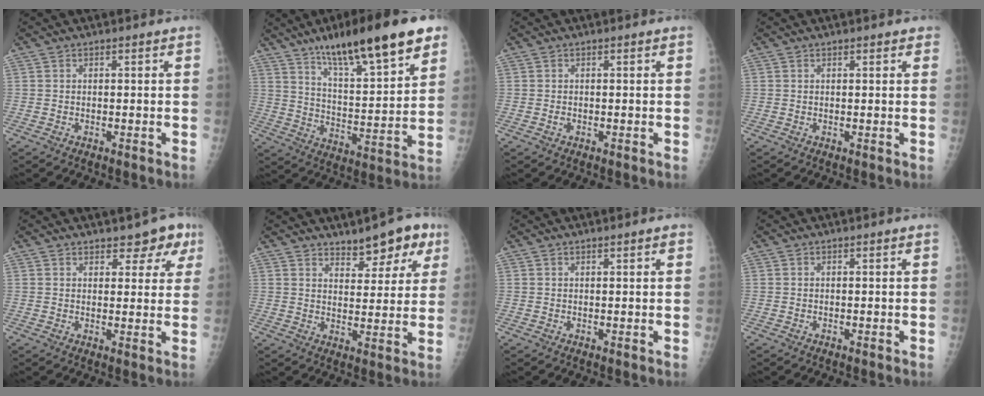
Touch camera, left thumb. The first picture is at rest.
{"total": 22.0, "force": [14.1, 4.7, 16.2], "torque": [-0.229, -0.052, 0.226]}
{"total": 0.5, "force": [-0.1, 0.3, 0.4], "torque": [-0.007, -0.001, -0.001]}
{"total": 1.6, "force": [1.1, 0.6, 0.9], "torque": [-0.006, -0.001, 0.011]}
{"total": 5.9, "force": [4.0, 3.1, 3.1], "torque": [0.001, -0.016, 0.048]}
{"total": 8.7, "force": [5.8, 3.9, 5.1], "torque": [-0.033, -0.031, 0.083]}
{"total": 1.2, "force": [0.8, 0.1, 0.9], "torque": [-0.012, -0.001, 0.011]}
{"total": 0.0}